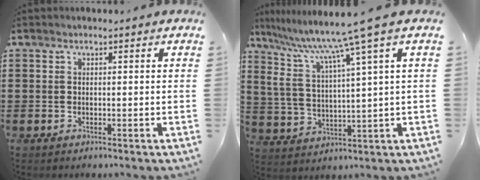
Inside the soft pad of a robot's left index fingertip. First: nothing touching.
{"total": 9.9, "force": [7.1, -0.7, 6.9], "torque": [-0.162, -0.045, 0.111]}